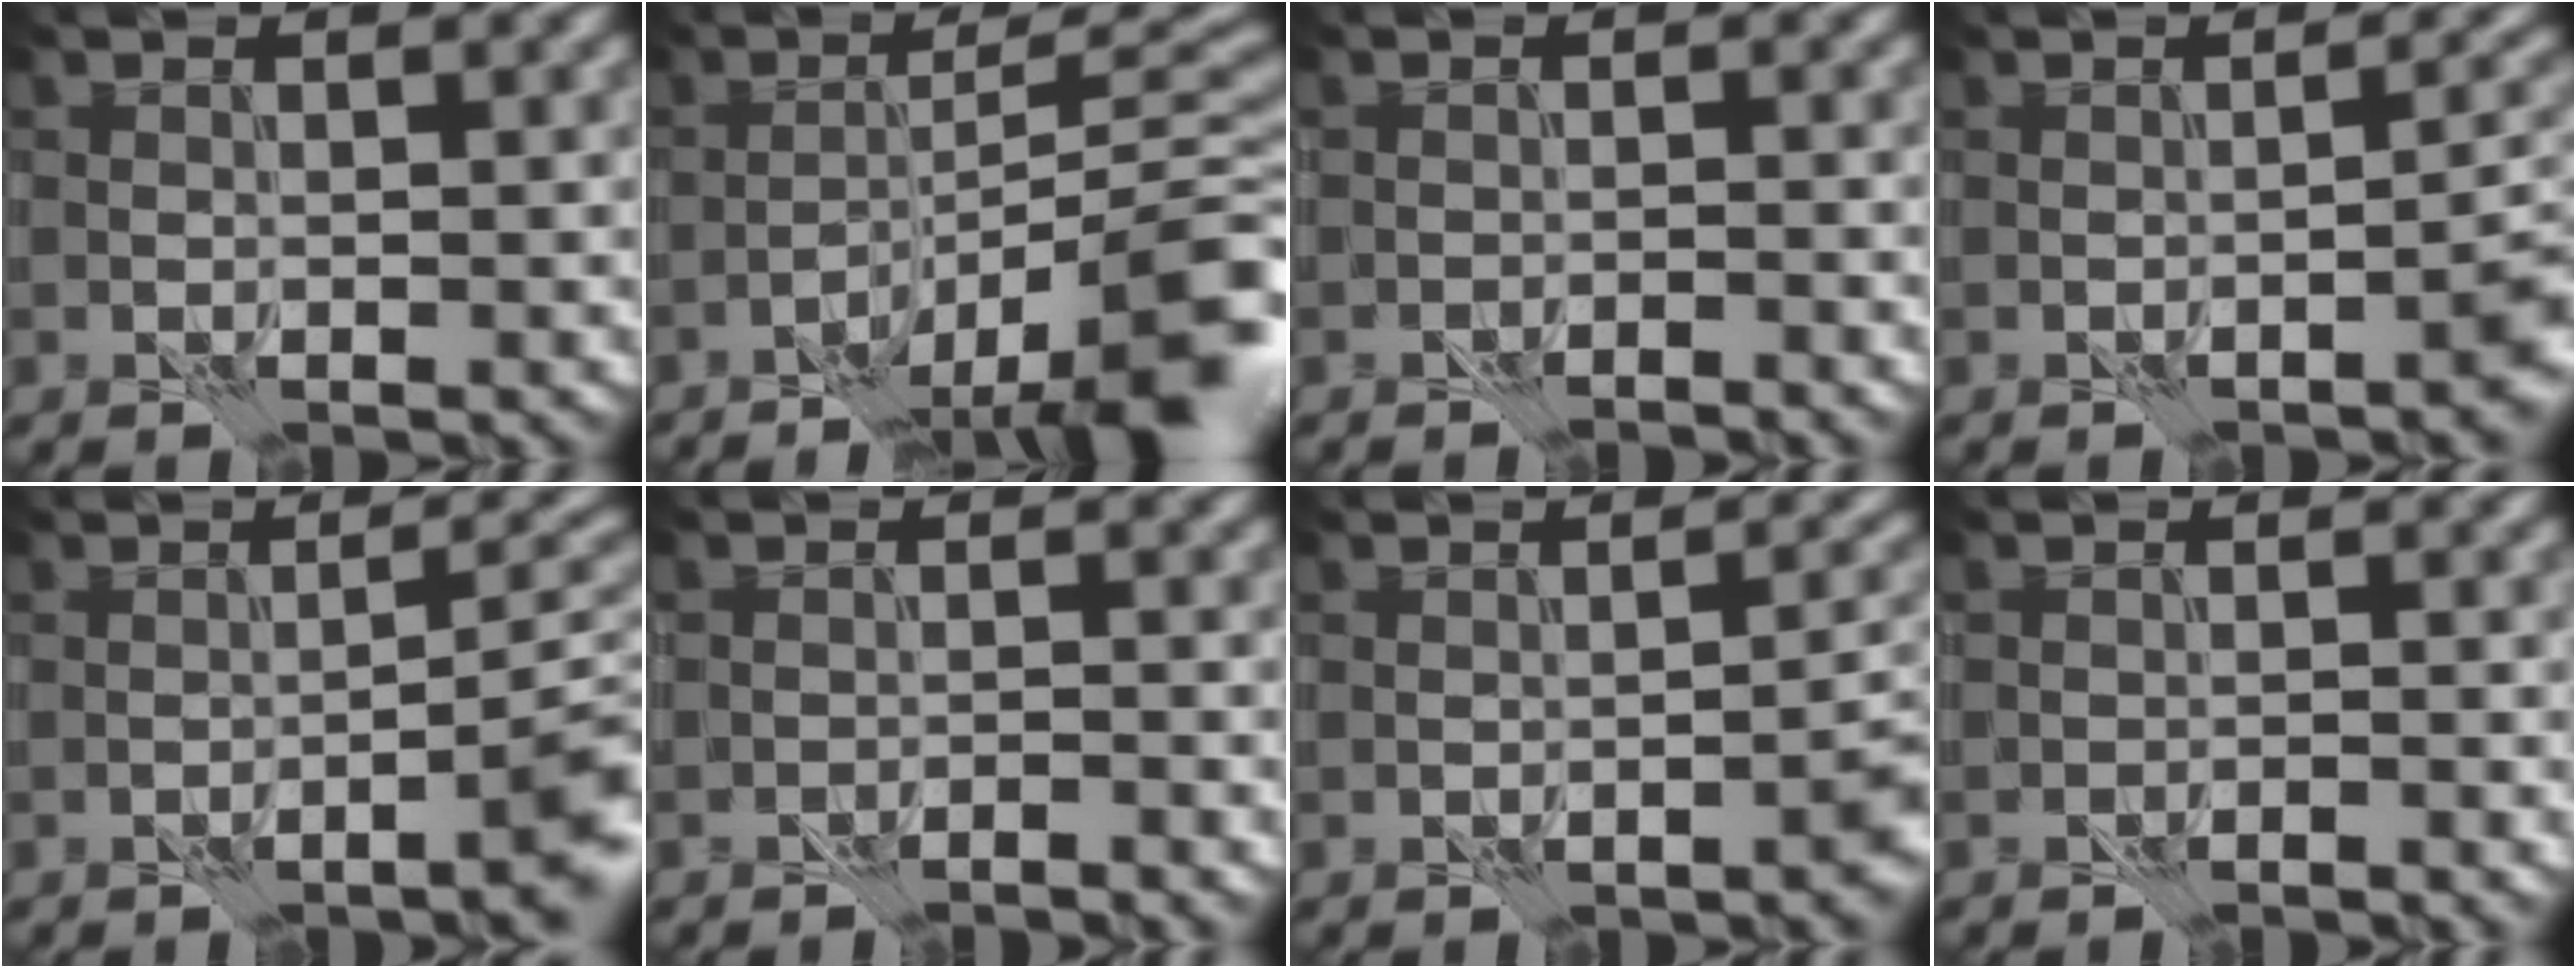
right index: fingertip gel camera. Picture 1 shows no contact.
{"total": 10.8, "force": [-6.7, 2.0, 8.3], "torque": [-0.116, 0.011, -0.110]}
{"total": 1.5, "force": [-1.5, -0.2, 0.2], "torque": [0.001, 0.006, -0.026]}
{"total": 2.8, "force": [-1.3, 0.4, 2.4], "torque": [-0.032, 0.008, -0.020]}
{"total": 4.5, "force": [-1.8, 0.5, 4.1], "torque": [-0.048, 0.015, -0.031]}
{"total": 1.9, "force": [-1.8, -0.1, 0.4], "torque": [-0.004, 0.007, -0.031]}
{"total": 2.4, "force": [-1.2, 0.5, 2.1], "torque": [-0.027, 0.004, -0.017]}
{"total": 1.3, "force": [-1.2, -0.2, 0.1], "torque": [0.004, 0.004, -0.022]}